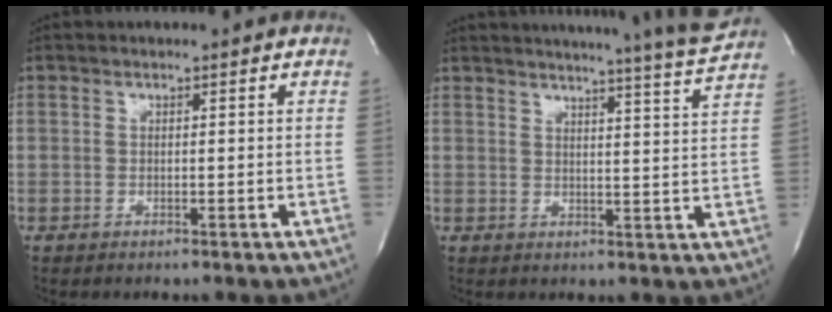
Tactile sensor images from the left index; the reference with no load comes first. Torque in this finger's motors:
{"motor_torque": [0.86, -1.27, 0.61, 0.13]}